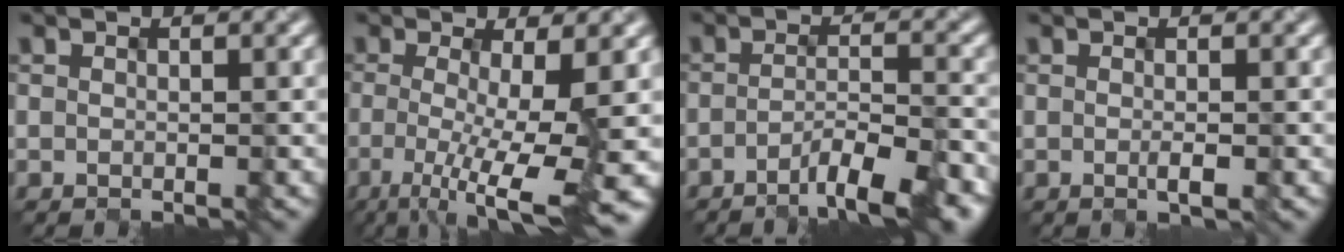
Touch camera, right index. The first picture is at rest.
{"total": 9.2, "force": [-1.5, 2.2, 8.8], "torque": [-0.123, -0.012, -0.021]}
{"total": 6.2, "force": [-4.1, 1.2, 4.4], "torque": [-0.061, 0.004, -0.063]}
{"total": 1.1, "force": [-0.3, 0.2, 1.0], "torque": [-0.019, 0.001, -0.002]}